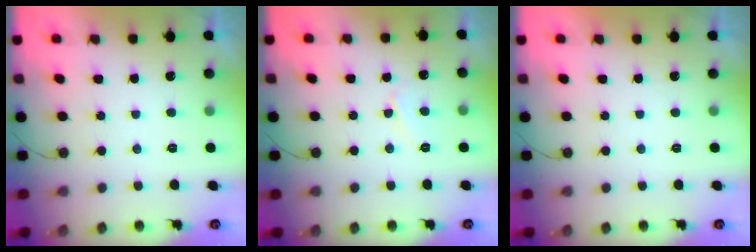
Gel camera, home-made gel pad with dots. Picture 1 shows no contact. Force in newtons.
{"total": 4.6, "press": 4.5, "slide": 0.6}
{"total": 1.9, "press": 1.9, "slide": 0.1}